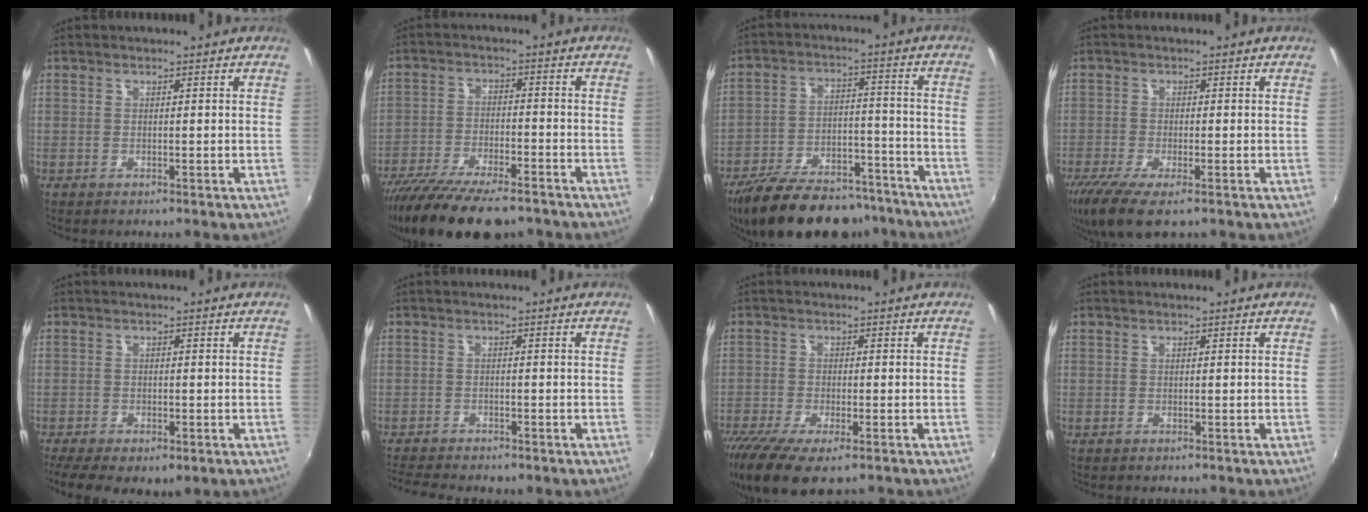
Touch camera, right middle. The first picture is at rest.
{"total": 16.5, "force": [-13.0, 4.6, 9.0], "torque": [-0.182, -0.044, -0.216]}
{"total": 24.0, "force": [-19.6, 9.0, 10.5], "torque": [-0.208, -0.001, -0.277]}
{"total": 8.8, "force": [-5.4, 2.3, 6.5], "torque": [-0.145, -0.040, -0.097]}
{"total": 9.3, "force": [-5.6, 4.0, 6.3], "torque": [-0.138, -0.044, -0.085]}
{"total": 6.3, "force": [-5.4, 1.6, 2.8], "torque": [-0.071, -0.025, -0.089]}
{"total": 10.9, "force": [-6.9, 3.5, 7.6], "torque": [-0.171, -0.050, -0.121]}
{"total": 0.0}